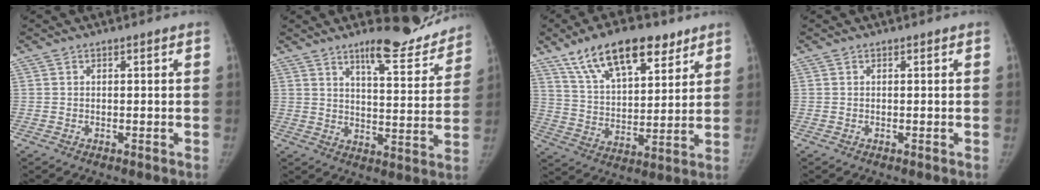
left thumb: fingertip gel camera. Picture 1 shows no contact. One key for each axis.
{"total": 12.9, "fx": 10.9, "fy": 2.9, "fz": 6.3, "tx": -0.056, "ty": -0.076, "tz": 0.155}
{"total": 17.9, "fx": 11.5, "fy": 7.9, "fz": 11.2, "tx": -0.151, "ty": -0.039, "tz": 0.201}
{"total": 0.0}